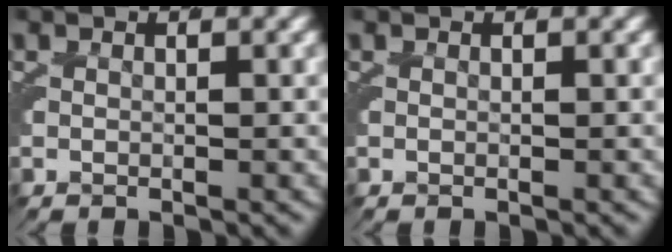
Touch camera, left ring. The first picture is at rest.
{"total": 0.0}